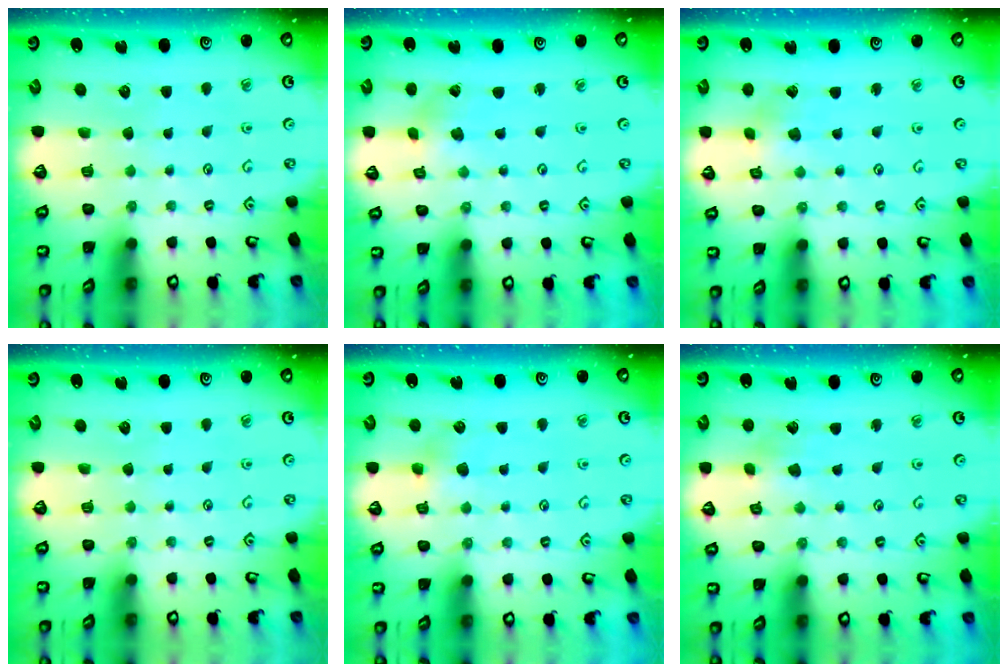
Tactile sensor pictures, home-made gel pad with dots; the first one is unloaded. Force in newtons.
{"total": 1.2, "press": 1.2, "slide": 0.2}
{"total": 2.7, "press": 2.6, "slide": 0.3}
{"total": 0.0}
{"total": 4.6, "press": 4.6, "slide": 0.5}
{"total": 2.9, "press": 2.9, "slide": 0.4}